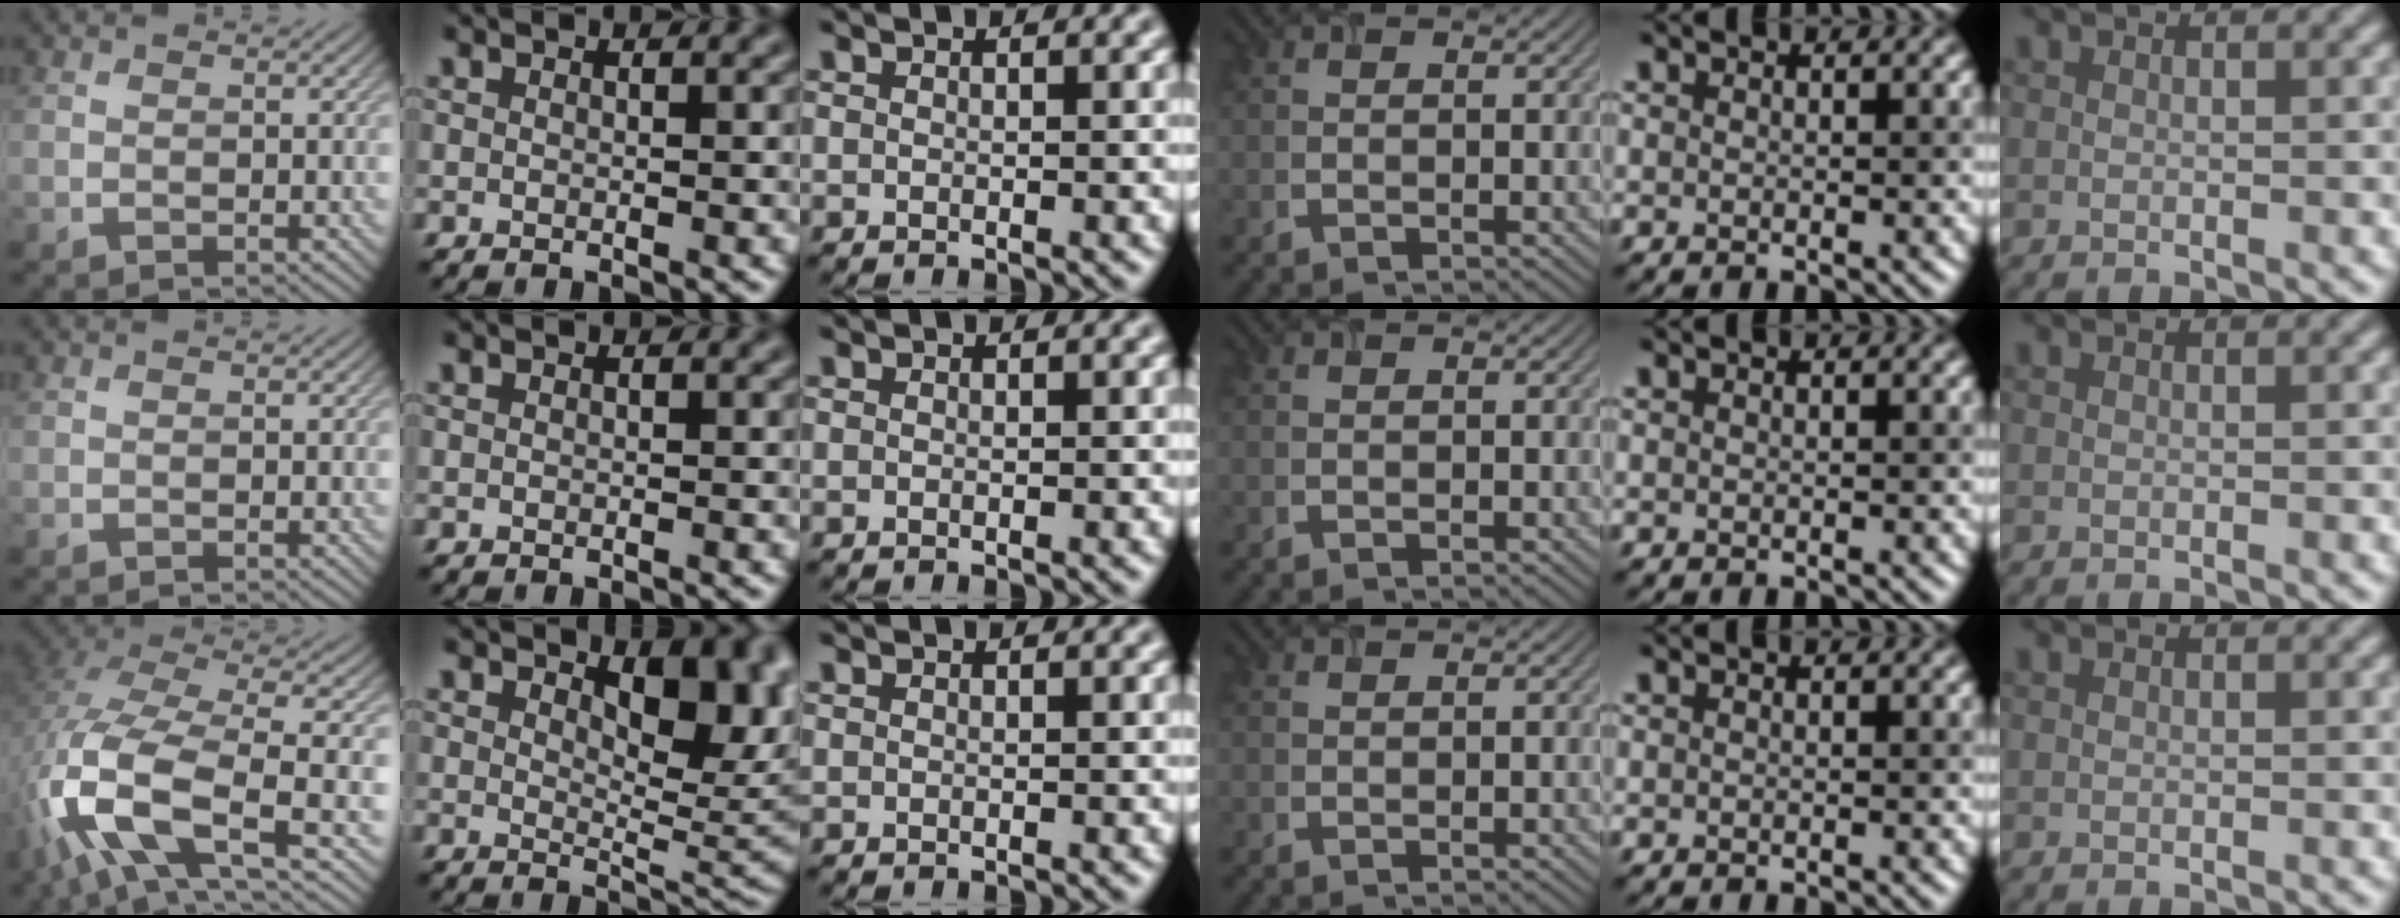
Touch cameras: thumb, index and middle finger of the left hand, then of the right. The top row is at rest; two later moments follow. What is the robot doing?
{"motion": "open", "object": "airpods case & airpods"}